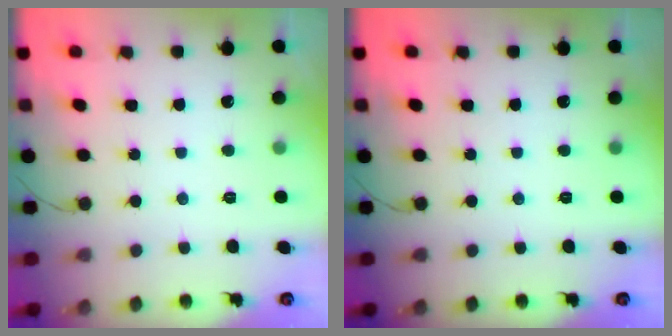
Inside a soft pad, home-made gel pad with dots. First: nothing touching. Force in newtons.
{"total": 0.0}